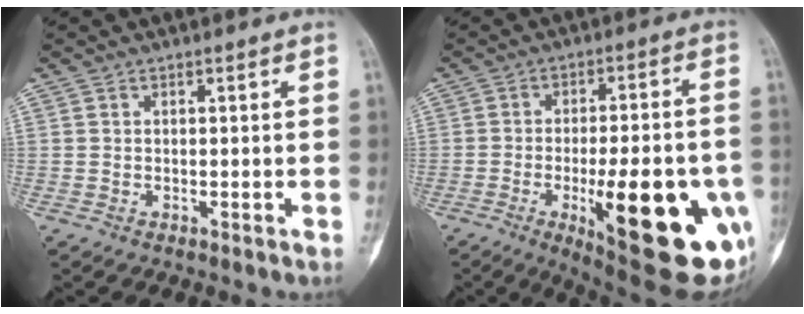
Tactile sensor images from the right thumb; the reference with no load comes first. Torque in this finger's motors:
{"motor_torque": [2.57, 2.44, 2.08, -0.69, 0.50]}